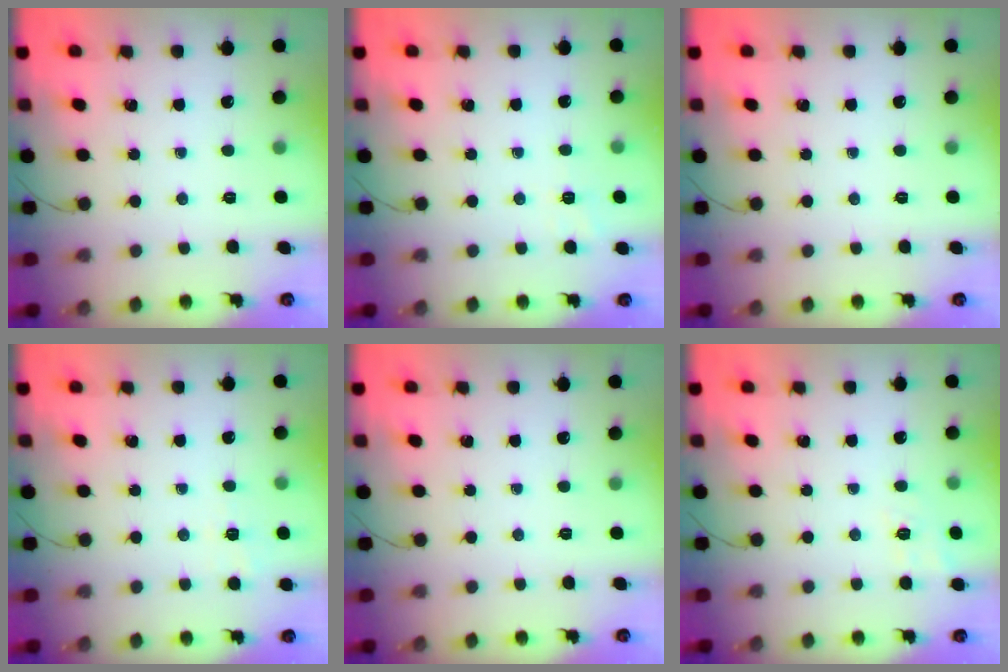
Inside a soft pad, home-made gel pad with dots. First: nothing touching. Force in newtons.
{"total": 2.8, "press": 2.2, "slide": 1.8}
{"total": 0.0}
{"total": 2.7, "press": 2.3, "slide": 1.5}
{"total": 0.0}
{"total": 7.4, "press": 7.1, "slide": 2.2}